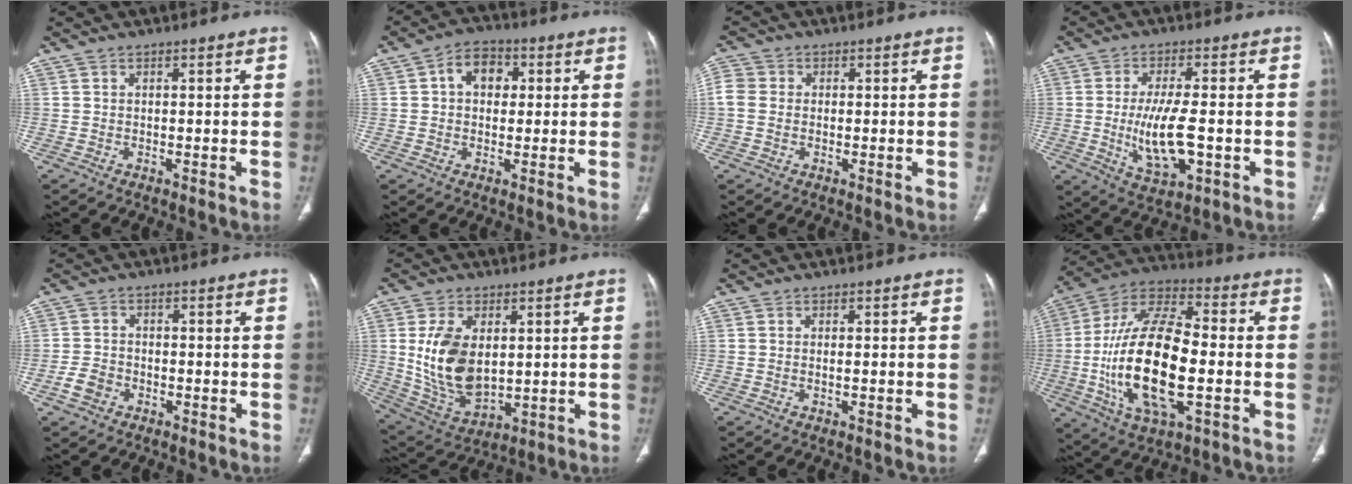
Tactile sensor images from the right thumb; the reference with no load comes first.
{"total": 6.7, "force": [1.3, 5.0, 4.3], "torque": [-0.042, 0.011, 0.013]}
{"total": 4.1, "force": [0.0, 3.5, 2.2], "torque": [-0.047, 0.009, -0.004]}
{"total": 11.1, "force": [-1.7, 4.5, 10.1], "torque": [-0.185, -0.007, -0.021]}
{"total": 3.7, "force": [-1.8, 2.8, 1.7], "torque": [-0.029, 0.014, -0.034]}
{"total": 14.4, "force": [1.8, 8.7, 11.3], "torque": [-0.196, -0.017, 0.051]}
{"total": 0.5, "force": [-0.1, 0.1, 0.5], "torque": [-0.016, 0.000, 0.000]}
{"total": 24.0, "force": [-3.6, 10.5, 21.3], "torque": [-0.415, 0.017, -0.060]}